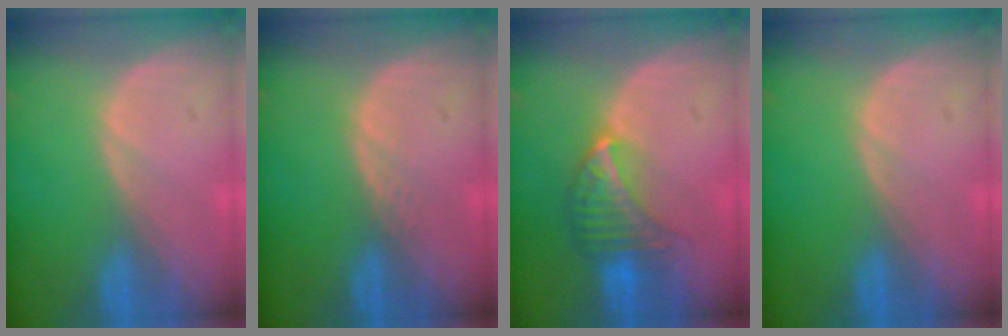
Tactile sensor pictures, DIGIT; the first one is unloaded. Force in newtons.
{"total": 1.0, "press": 1.0, "slide": 0.1}
{"total": 6.7, "press": 6.0, "slide": 2.8}
{"total": 0.0}